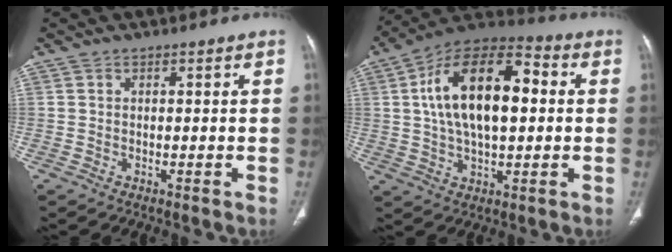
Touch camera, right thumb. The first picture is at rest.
{"total": 19.4, "force": [2.6, 9.8, 16.6], "torque": [-0.273, 0.028, 0.036]}